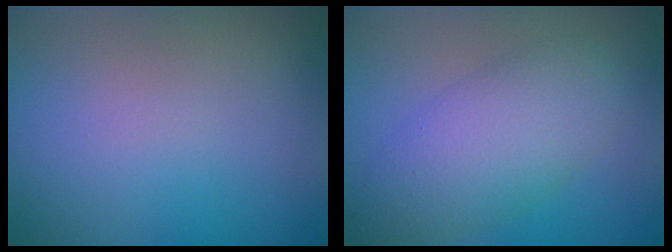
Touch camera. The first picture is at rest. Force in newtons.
{"total": 5.6, "press": 5.6, "slide": 0.1}